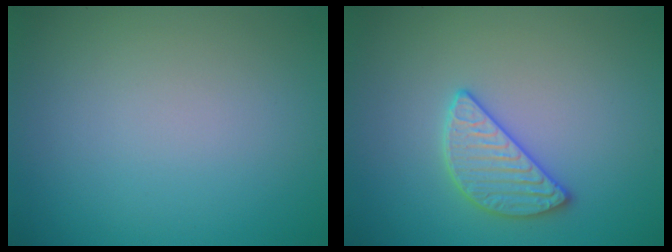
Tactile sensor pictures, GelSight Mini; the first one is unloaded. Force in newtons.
{"total": 2.7, "press": 2.7, "slide": 0.4}